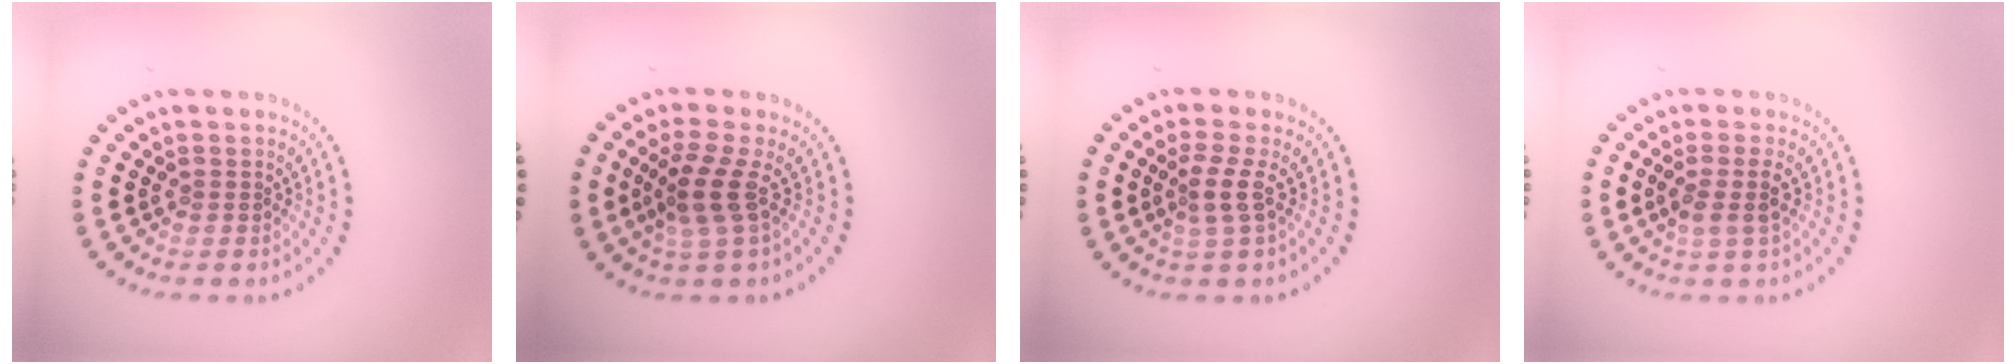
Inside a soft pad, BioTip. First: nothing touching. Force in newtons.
{"total": 2.9, "press": 2.3, "slide": 1.8}
{"total": 2.2, "press": 1.6, "slide": 1.5}
{"total": 1.9, "press": 1.5, "slide": 1.1}